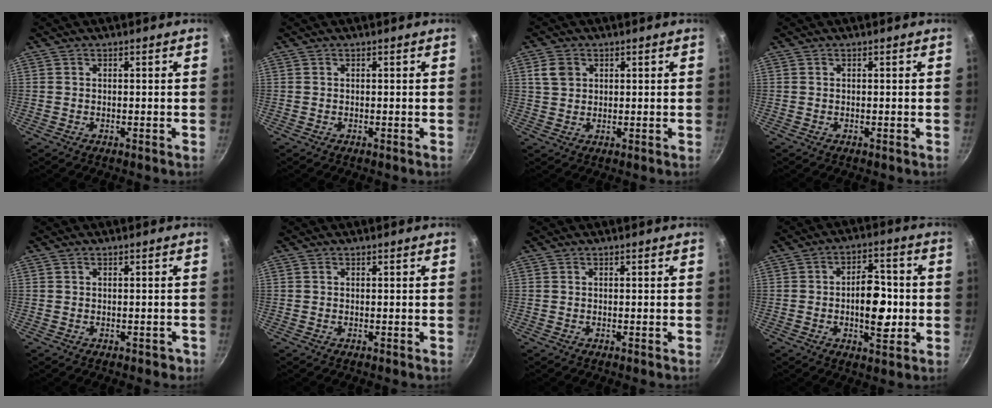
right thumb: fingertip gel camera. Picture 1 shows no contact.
{"total": 0.0}
{"total": 4.2, "force": [1.4, 3.3, 2.1], "torque": [-0.024, 0.002, 0.028]}
{"total": 0.0}
{"total": 1.6, "force": [-0.4, 1.3, 0.9], "torque": [0.003, 0.015, 0.008]}
{"total": 0.0}
{"total": 0.0}
{"total": 10.6, "force": [-1.2, 5.9, 8.8], "torque": [-0.099, 0.019, -0.023]}